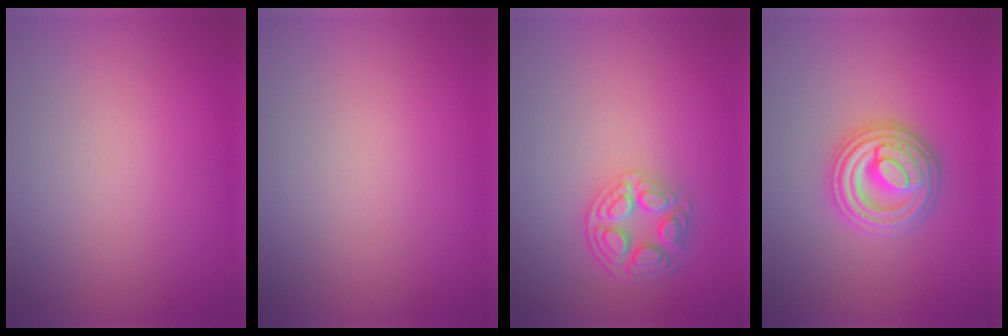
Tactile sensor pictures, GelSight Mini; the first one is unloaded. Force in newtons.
{"total": 0.0}
{"total": 4.5, "press": 3.5, "slide": 2.9}
{"total": 5.0, "press": 4.9, "slide": 0.6}